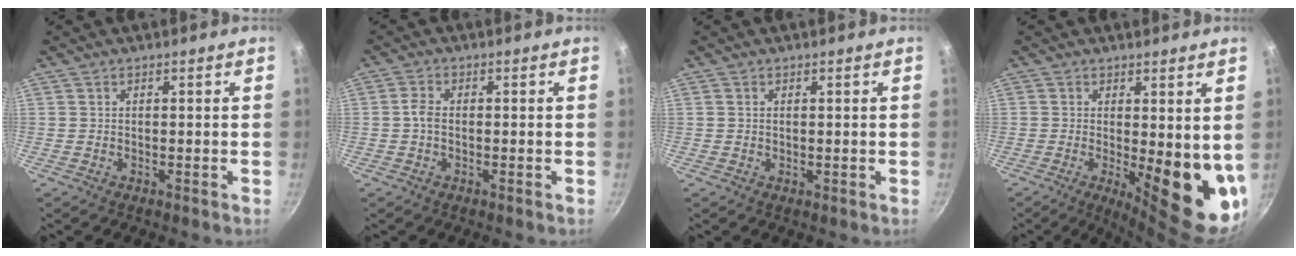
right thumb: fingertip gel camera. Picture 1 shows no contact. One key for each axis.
{"total": 2.5, "fx": -0.2, "fy": 1.7, "fz": 1.8, "tx": -0.039, "ty": 0.010, "tz": -0.009}
{"total": 0.6, "fx": 0.2, "fy": 0.4, "fz": 0.4, "tx": -0.006, "ty": 0.000, "tz": 0.003}
{"total": 13.4, "fx": -0.5, "fy": 4.8, "fz": 12.5, "tx": -0.135, "ty": -0.029, "tz": 0.004}